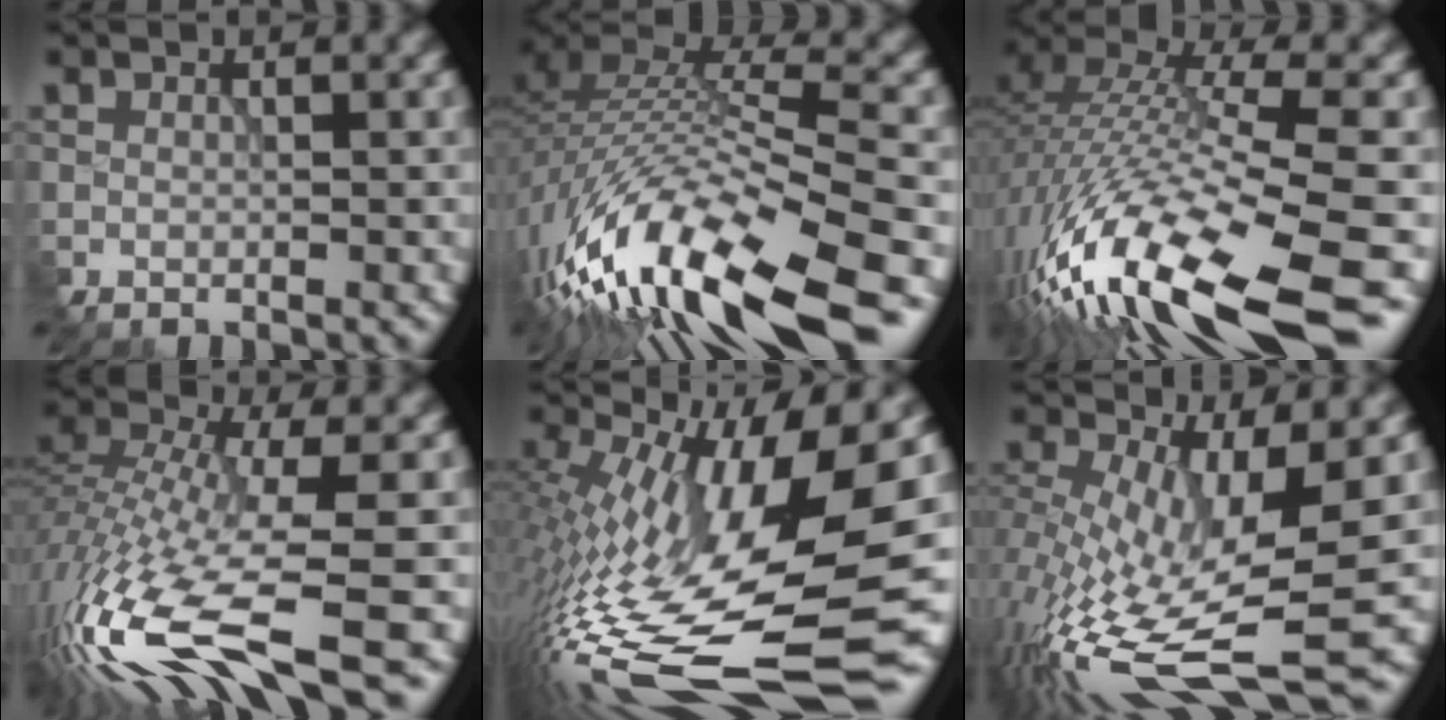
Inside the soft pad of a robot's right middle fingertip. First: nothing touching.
{"total": 16.2, "force": [-8.9, 5.2, 12.5], "torque": [-0.259, -0.019, -0.137]}
{"total": 15.9, "force": [-7.2, 5.1, 13.2], "torque": [-0.290, -0.025, -0.102]}
{"total": 14.2, "force": [-6.6, 4.5, 11.8], "torque": [-0.269, -0.016, -0.107]}
{"total": 16.7, "force": [-2.3, 5.8, 15.5], "torque": [-0.291, -0.006, -0.042]}
{"total": 12.8, "force": [-3.3, 4.0, 11.6], "torque": [-0.236, -0.025, -0.048]}